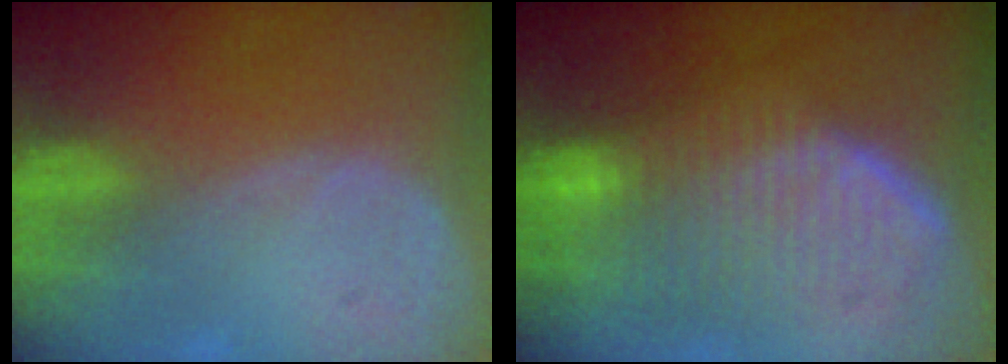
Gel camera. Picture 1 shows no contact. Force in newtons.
{"total": 10.5, "press": 9.2, "slide": 5.0}